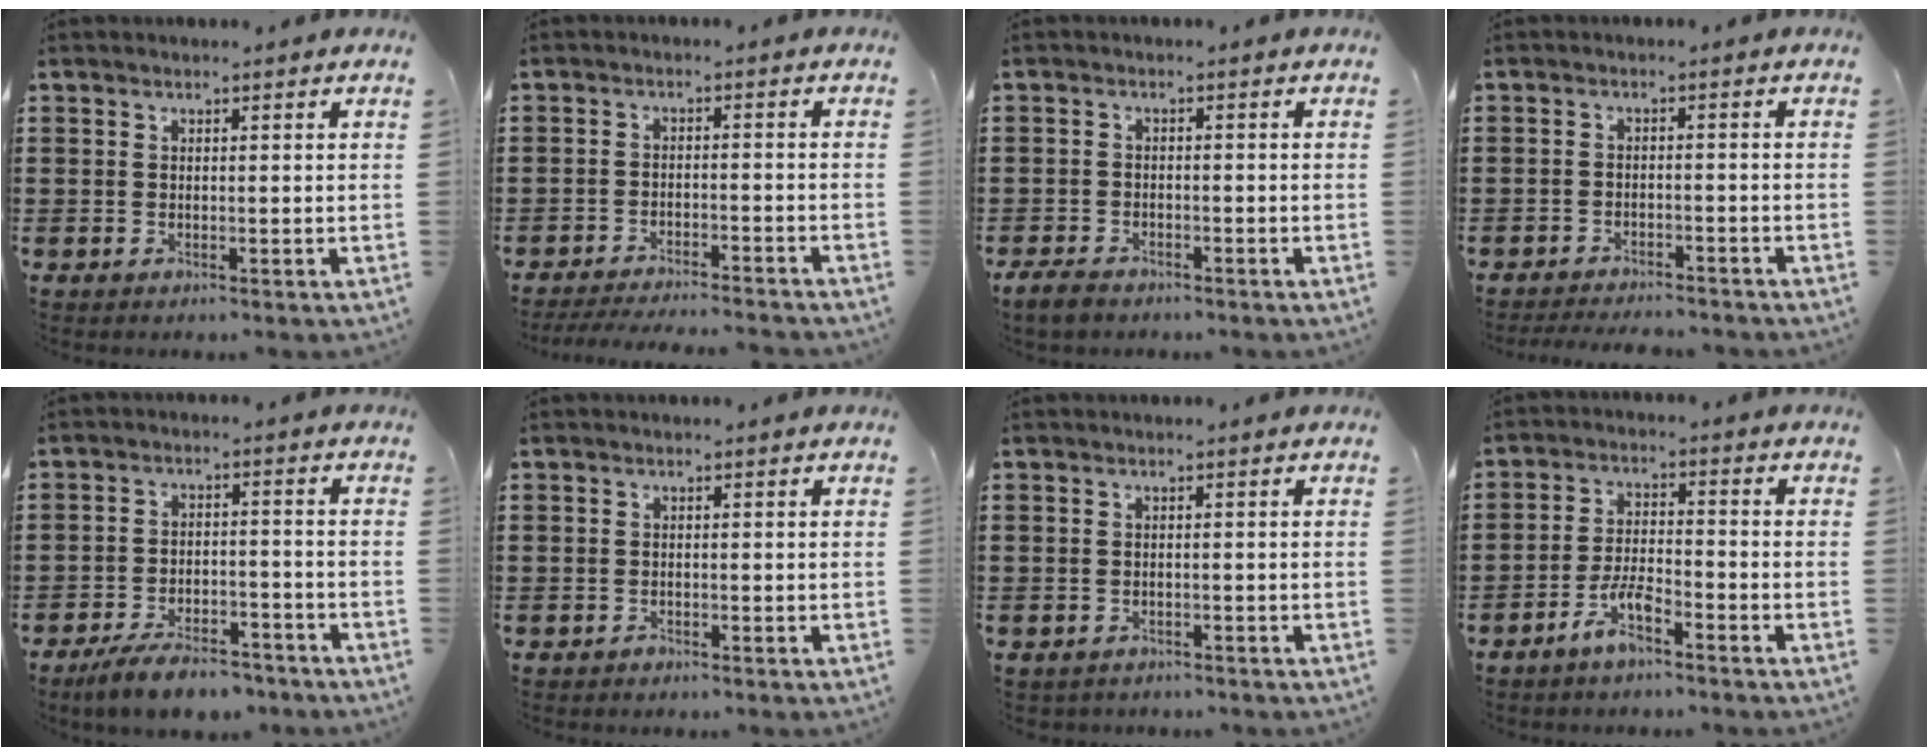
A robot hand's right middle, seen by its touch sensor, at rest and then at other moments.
{"total": 3.7, "force": [-3.6, -0.1, 0.9], "torque": [-0.021, -0.005, -0.075]}
{"total": 2.2, "force": [-1.8, 0.9, 0.9], "torque": [-0.033, -0.001, -0.041]}
{"total": 2.8, "force": [-2.8, 0.2, 0.2], "torque": [-0.007, 0.000, -0.058]}
{"total": 6.7, "force": [-6.0, 1.5, 2.6], "torque": [-0.047, 0.011, -0.115]}
{"total": 0.7, "force": [-0.6, 0.3, 0.1], "torque": [-0.001, 0.001, -0.014]}
{"total": 0.8, "force": [-0.8, 0.2, -0.1], "torque": [-0.002, 0.000, -0.018]}
{"total": 5.2, "force": [-3.7, 1.3, 3.4], "torque": [-0.077, 0.005, -0.073]}